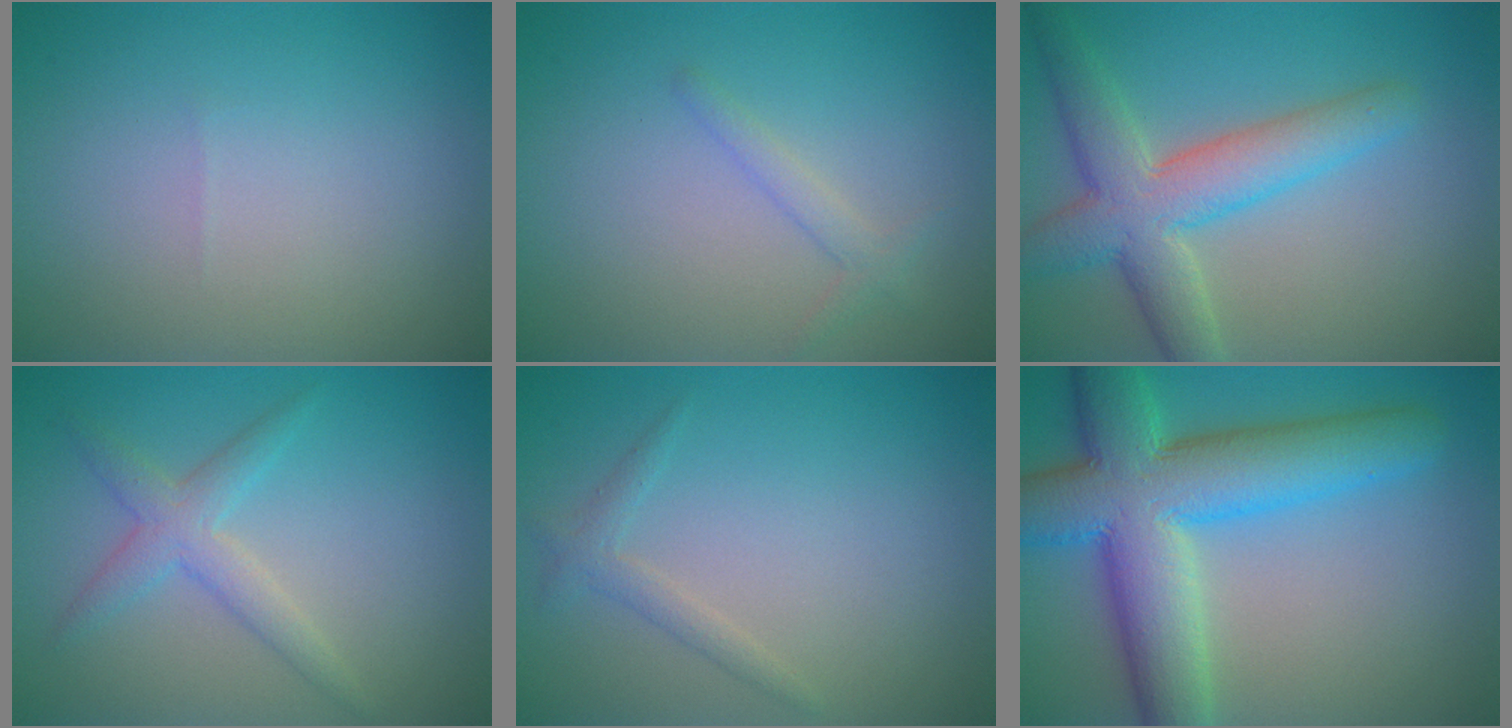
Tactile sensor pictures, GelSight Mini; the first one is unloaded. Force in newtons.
{"total": 1.4, "press": 1.4, "slide": 0.0}
{"total": 6.4, "press": 6.4, "slide": 0.3}
{"total": 2.6, "press": 2.6, "slide": 0.1}
{"total": 1.4, "press": 1.4, "slide": 0.1}
{"total": 11.3, "press": 11.3, "slide": 0.5}